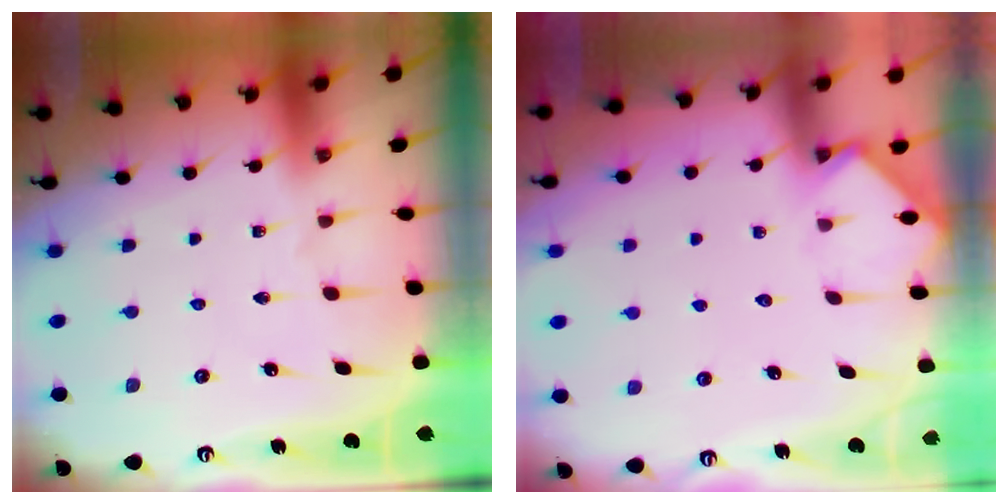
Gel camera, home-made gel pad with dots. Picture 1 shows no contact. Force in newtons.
{"total": 2.6, "press": 2.5, "slide": 0.3}